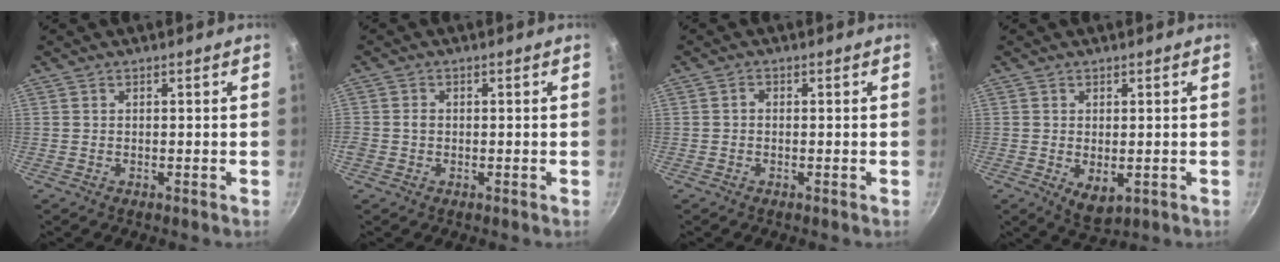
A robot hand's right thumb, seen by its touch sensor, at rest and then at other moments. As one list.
[{"total": 1.8, "force": [-0.2, 1.5, 1.0], "torque": [-0.014, 0.003, -0.004]}, {"total": 1.0, "force": [-0.2, 0.8, 0.6], "torque": [-0.006, 0.003, -0.008]}, {"total": 4.3, "force": [-1.0, 2.4, 3.5], "torque": [-0.055, -0.010, -0.002]}]